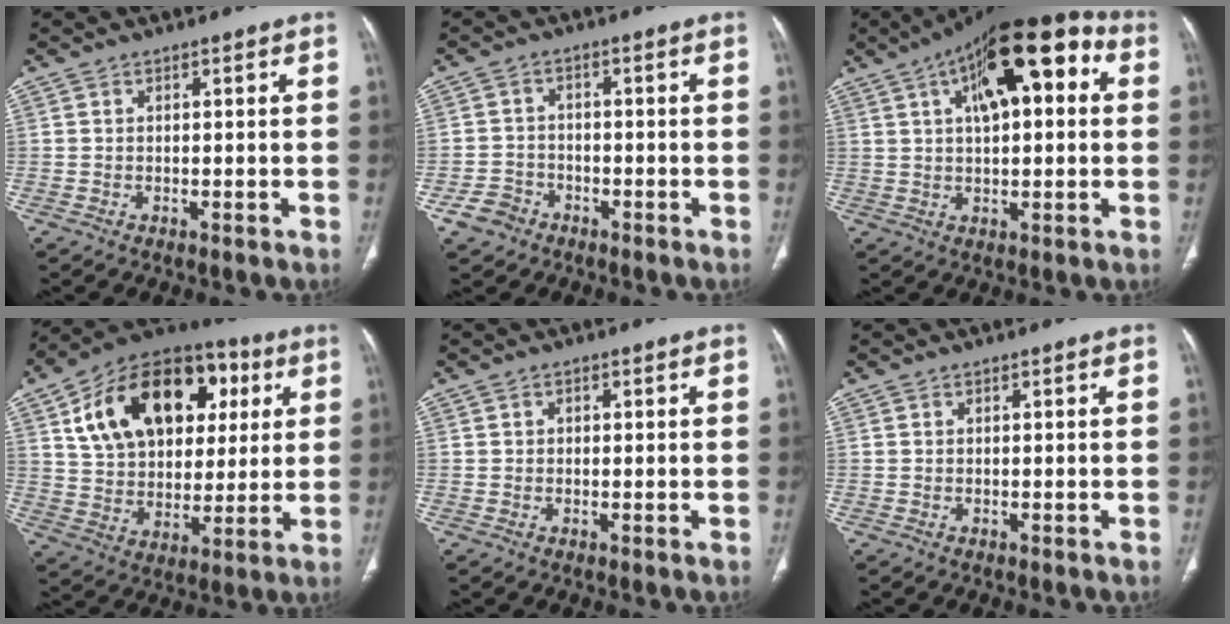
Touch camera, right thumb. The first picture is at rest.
{"total": 4.6, "force": [-2.8, 3.5, 0.9], "torque": [-0.005, 0.021, -0.049]}
{"total": 19.1, "force": [6.0, 8.0, 16.3], "torque": [-0.224, 0.026, 0.083]}
{"total": 25.1, "force": [8.3, 16.5, 17.0], "torque": [-0.244, 0.012, 0.134]}
{"total": 0.9, "force": [0.3, 0.7, 0.4], "torque": [0.002, 0.001, 0.001]}
{"total": 0.0}